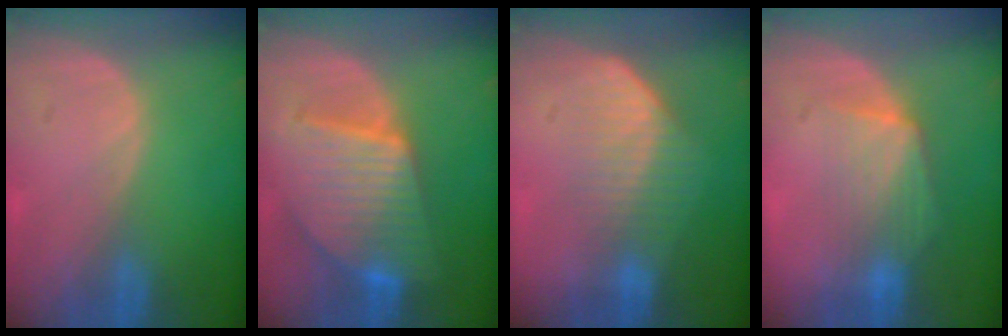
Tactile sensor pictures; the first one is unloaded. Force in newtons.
{"total": 10.1, "press": 10.1, "slide": 0.7}
{"total": 7.4, "press": 6.2, "slide": 4.0}
{"total": 7.0, "press": 6.4, "slide": 2.8}